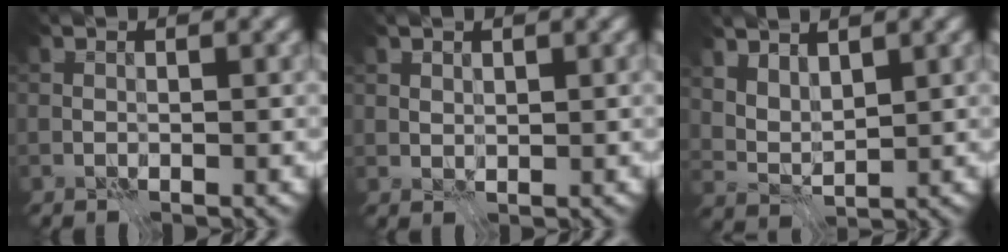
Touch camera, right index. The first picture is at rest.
{"total": 1.2, "force": [0.9, 0.7, 0.3], "torque": [-0.004, 0.000, 0.017]}
{"total": 3.2, "force": [2.5, 1.4, 1.5], "torque": [-0.032, -0.006, 0.063]}